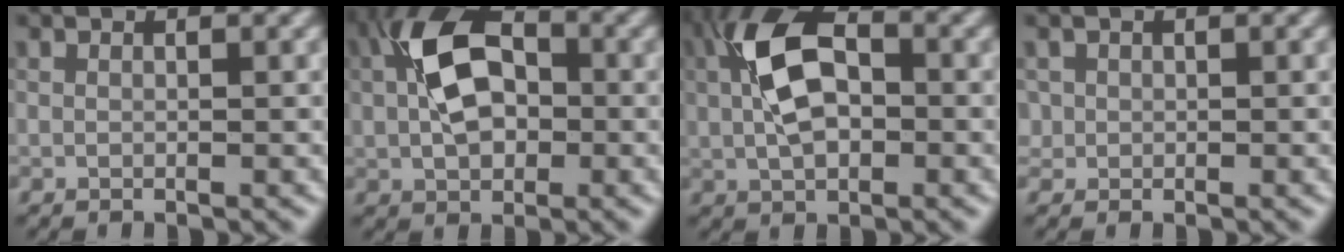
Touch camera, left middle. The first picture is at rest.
{"total": 7.2, "force": [-0.4, 4.5, 5.6], "torque": [-0.121, 0.017, -0.010]}
{"total": 6.8, "force": [-0.4, 3.9, 5.6], "torque": [-0.122, 0.016, -0.008]}
{"total": 0.6, "force": [-0.2, 0.0, -0.5], "torque": [0.001, 0.006, 0.010]}